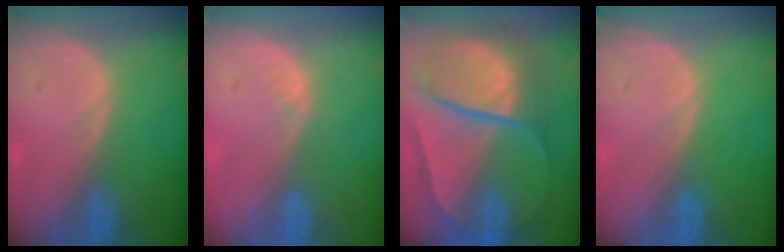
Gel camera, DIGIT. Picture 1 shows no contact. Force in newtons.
{"total": 1.0, "press": 0.8, "slide": 0.6}
{"total": 10.8, "press": 10.7, "slide": 1.1}
{"total": 0.0}